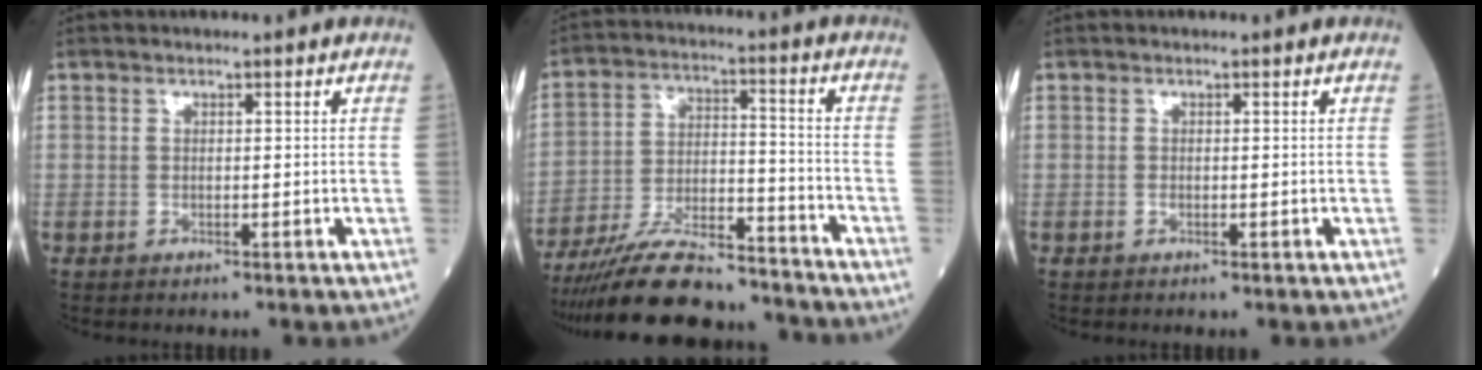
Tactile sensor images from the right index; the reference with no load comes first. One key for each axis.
{"total": 16.1, "fx": -14.6, "fy": 2.8, "fz": 6.2, "tx": -0.117, "ty": 0.011, "tz": -0.251}
{"total": 0.0}